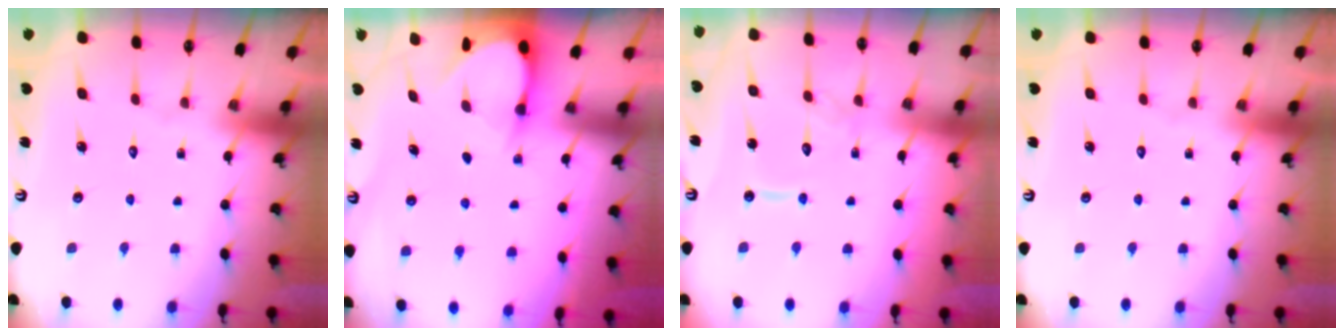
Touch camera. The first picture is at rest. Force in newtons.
{"total": 3.1, "press": 3.1, "slide": 0.4}
{"total": 8.9, "press": 8.9, "slide": 0.6}
{"total": 0.0}